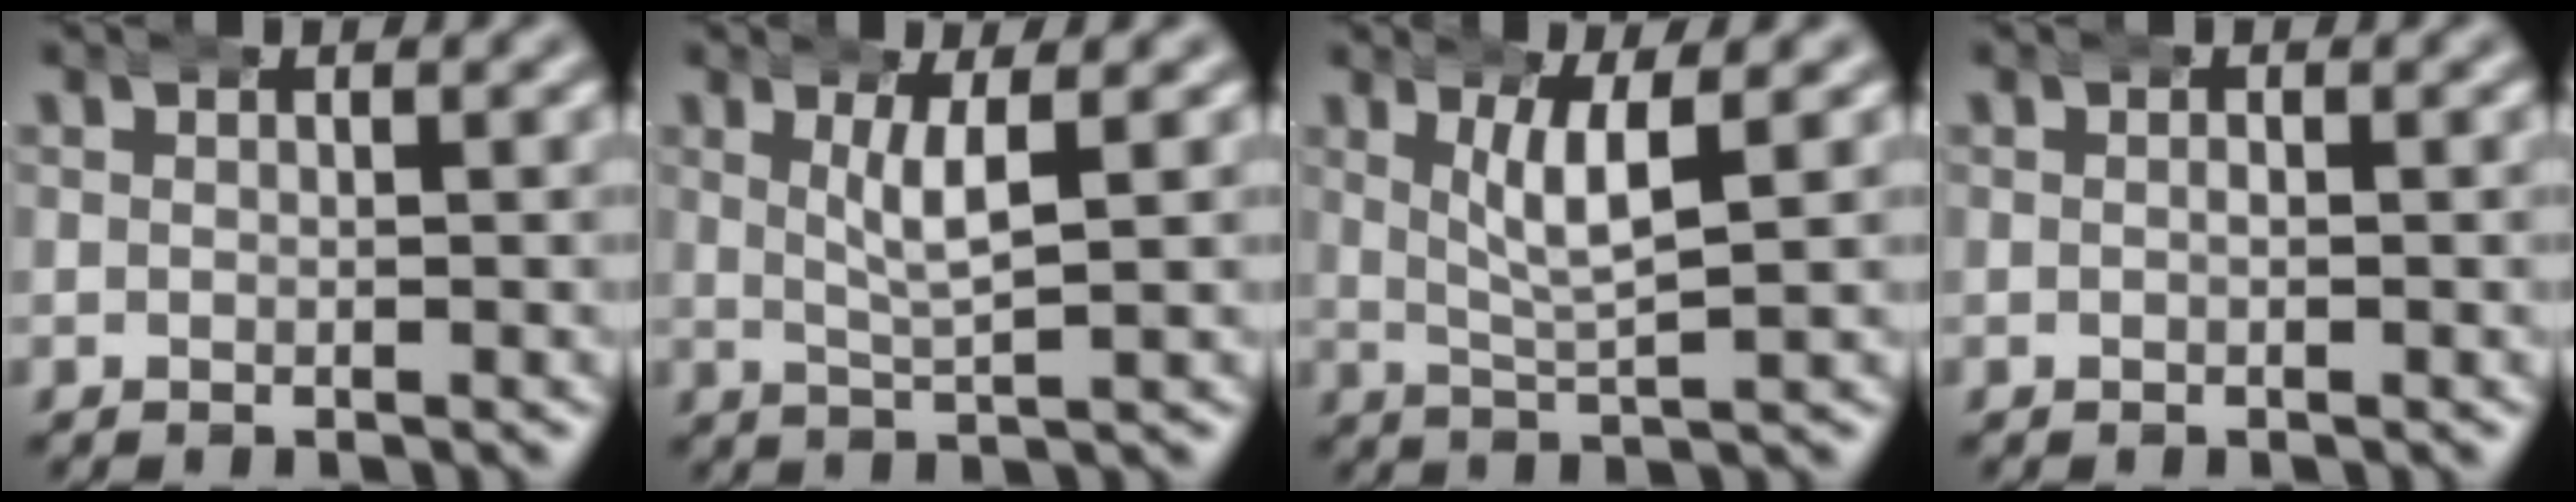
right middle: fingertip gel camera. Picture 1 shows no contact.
{"total": 3.0, "force": [1.3, 0.0, 2.7], "torque": [-0.053, 0.000, 0.026]}
{"total": 3.7, "force": [1.6, 0.4, 3.4], "torque": [-0.062, -0.004, 0.034]}
{"total": 0.7, "force": [0.0, 0.4, 0.5], "torque": [-0.005, 0.002, -0.004]}